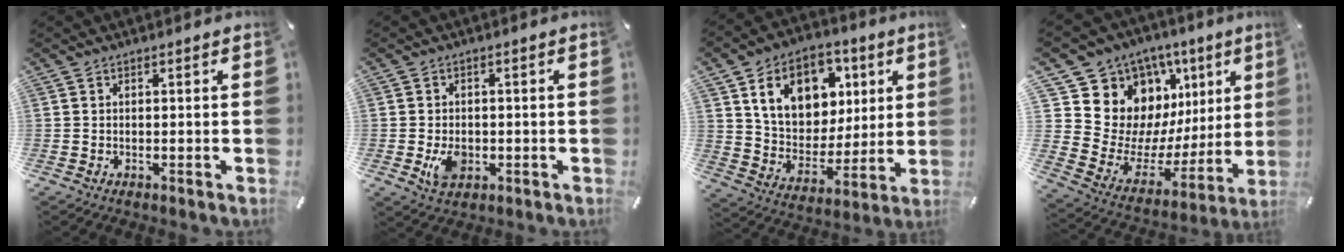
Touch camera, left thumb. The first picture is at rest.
{"total": 5.7, "force": [-1.3, 4.1, 3.8], "torque": [-0.068, -0.005, -0.024]}
{"total": 16.6, "force": [7.1, 12.6, 8.3], "torque": [-0.147, -0.014, 0.138]}
{"total": 16.2, "force": [8.0, 13.0, 5.4], "torque": [-0.081, -0.087, 0.172]}